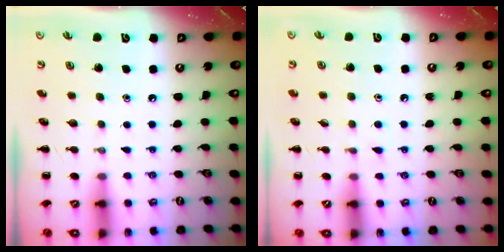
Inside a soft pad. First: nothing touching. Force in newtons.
{"total": 3.3, "press": 3.1, "slide": 1.3}